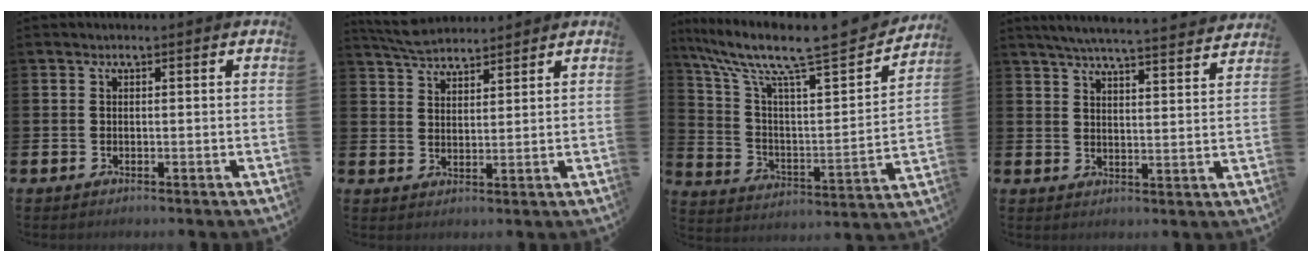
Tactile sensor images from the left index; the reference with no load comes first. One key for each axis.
{"total": 4.7, "fx": 4.6, "fy": 0.7, "fz": 0.6, "tx": -0.016, "ty": -0.019, "tz": 0.083}
{"total": 10.8, "fx": 9.1, "fy": 2.2, "fz": 5.5, "tx": -0.131, "ty": -0.072, "tz": 0.141}
{"total": 5.9, "fx": 5.7, "fy": -0.1, "fz": 1.6, "tx": -0.039, "ty": -0.039, "tz": 0.098}